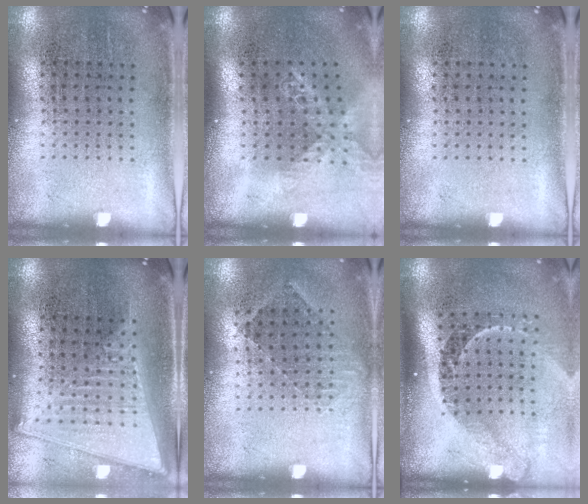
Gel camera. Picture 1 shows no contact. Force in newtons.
{"total": 1.5, "press": 1.3, "slide": 0.8}
{"total": 0.0}
{"total": 2.1, "press": 1.8, "slide": 1.1}
{"total": 0.9, "press": 0.8, "slide": 0.3}
{"total": 2.3, "press": 1.6, "slide": 1.7}